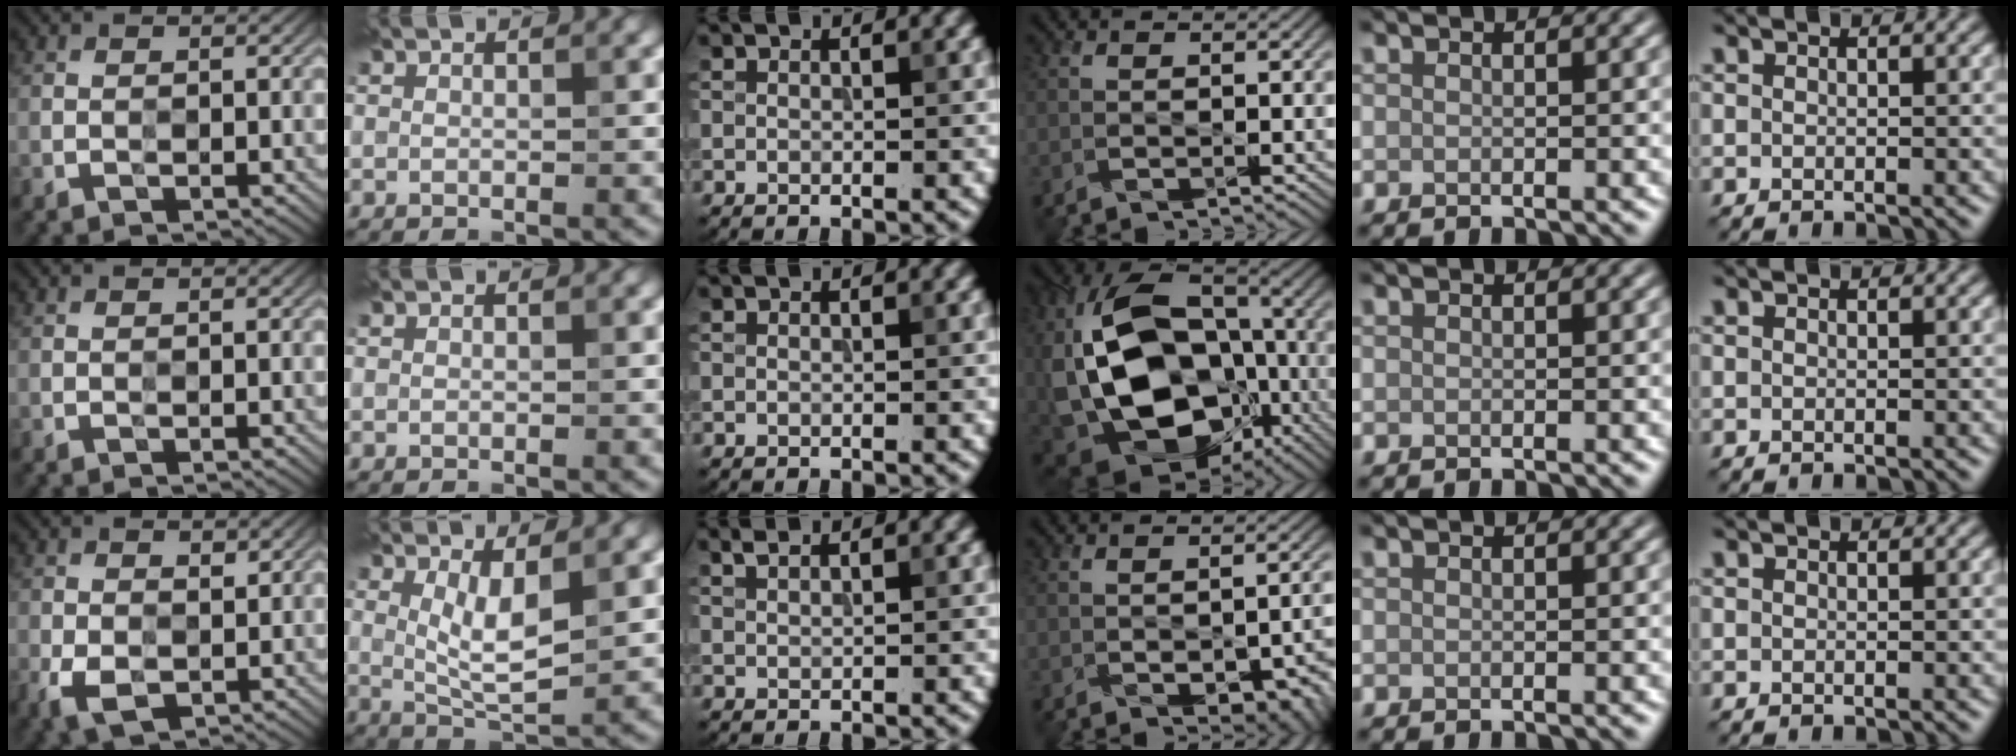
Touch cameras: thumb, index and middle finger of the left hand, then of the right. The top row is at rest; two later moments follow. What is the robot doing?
{"motion": "wipe", "object": "mirror"}